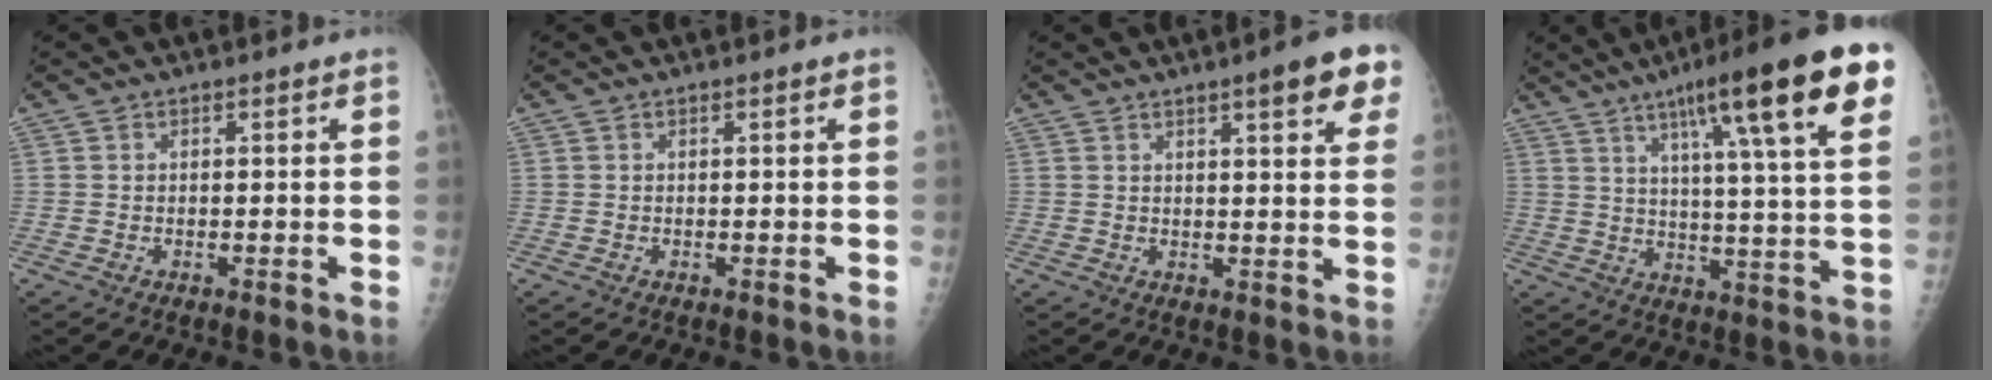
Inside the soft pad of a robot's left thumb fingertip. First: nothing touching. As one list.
[{"total": 0.0}, {"total": 9.1, "force": [4.9, 1.7, 7.4], "torque": [-0.076, -0.016, 0.057]}, {"total": 23.4, "force": [12.1, 3.3, 19.7], "torque": [-0.280, -0.019, 0.169]}]